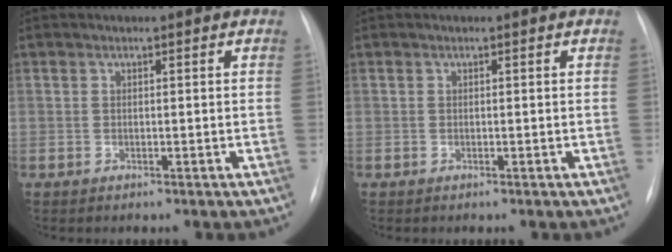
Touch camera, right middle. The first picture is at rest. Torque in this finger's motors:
{"motor_torque": [-0.22, 0.09, -0.01, -0.02]}